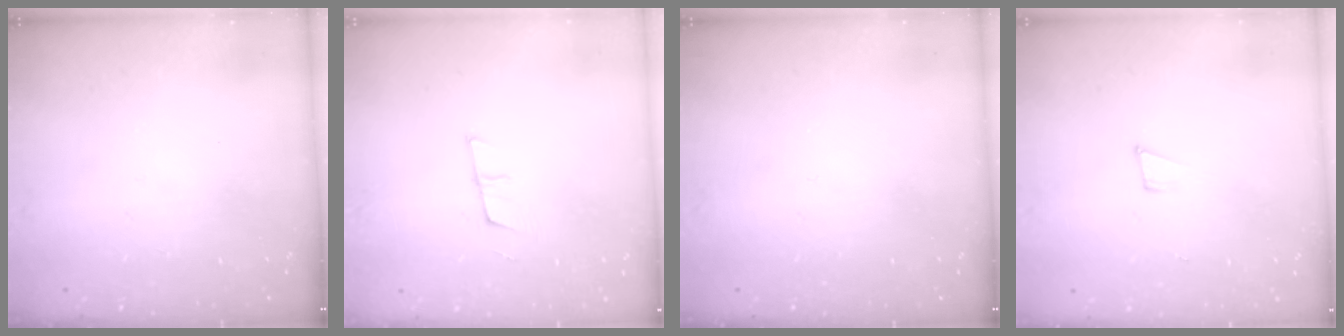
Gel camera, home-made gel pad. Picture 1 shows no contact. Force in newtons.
{"total": 6.0, "press": 5.4, "slide": 2.5}
{"total": 0.0}
{"total": 6.1, "press": 5.4, "slide": 2.8}